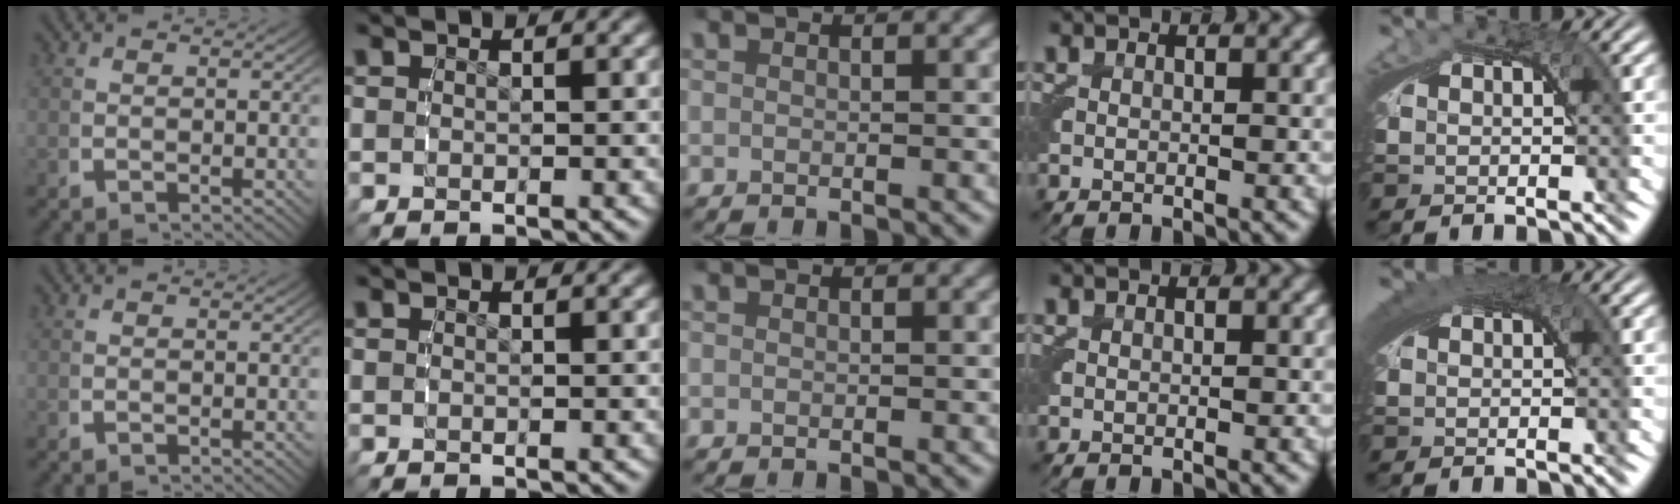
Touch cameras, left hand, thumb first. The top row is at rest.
{"little": {"total": 3.3, "force": [1.6, 1.1, 2.7], "torque": [-0.038, 0.013, 0.020]}}